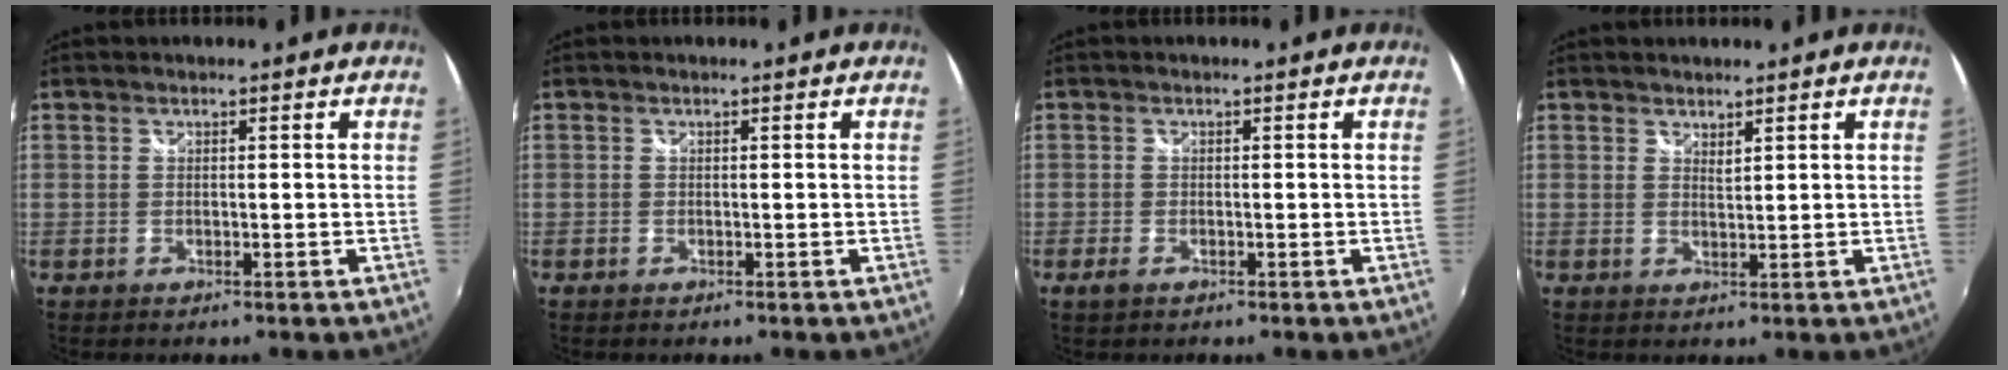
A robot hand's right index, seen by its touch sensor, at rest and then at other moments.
{"total": 0.0}
{"total": 1.7, "force": [-1.2, 0.7, 1.0], "torque": [-0.021, -0.005, -0.023]}
{"total": 1.3, "force": [1.2, 0.3, 0.4], "torque": [-0.004, -0.001, 0.021]}